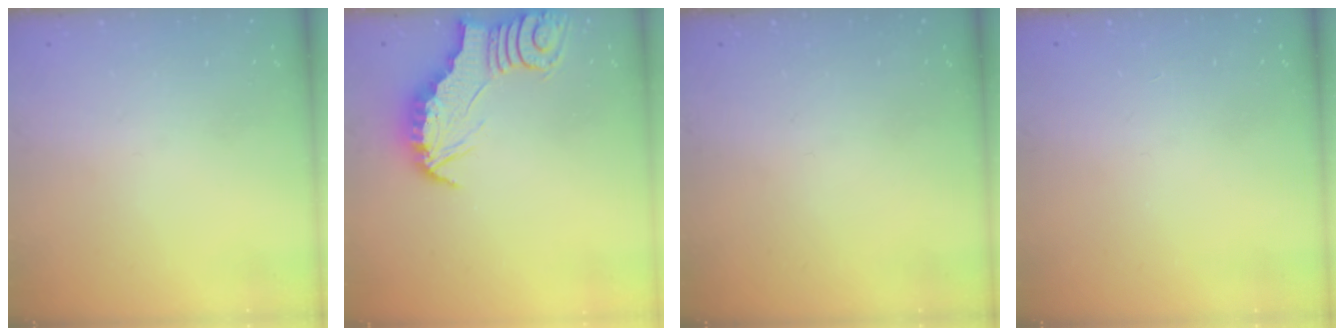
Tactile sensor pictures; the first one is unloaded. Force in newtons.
{"total": 2.8, "press": 2.8, "slide": 0.2}
{"total": 0.0}
{"total": 1.6, "press": 1.5, "slide": 0.3}